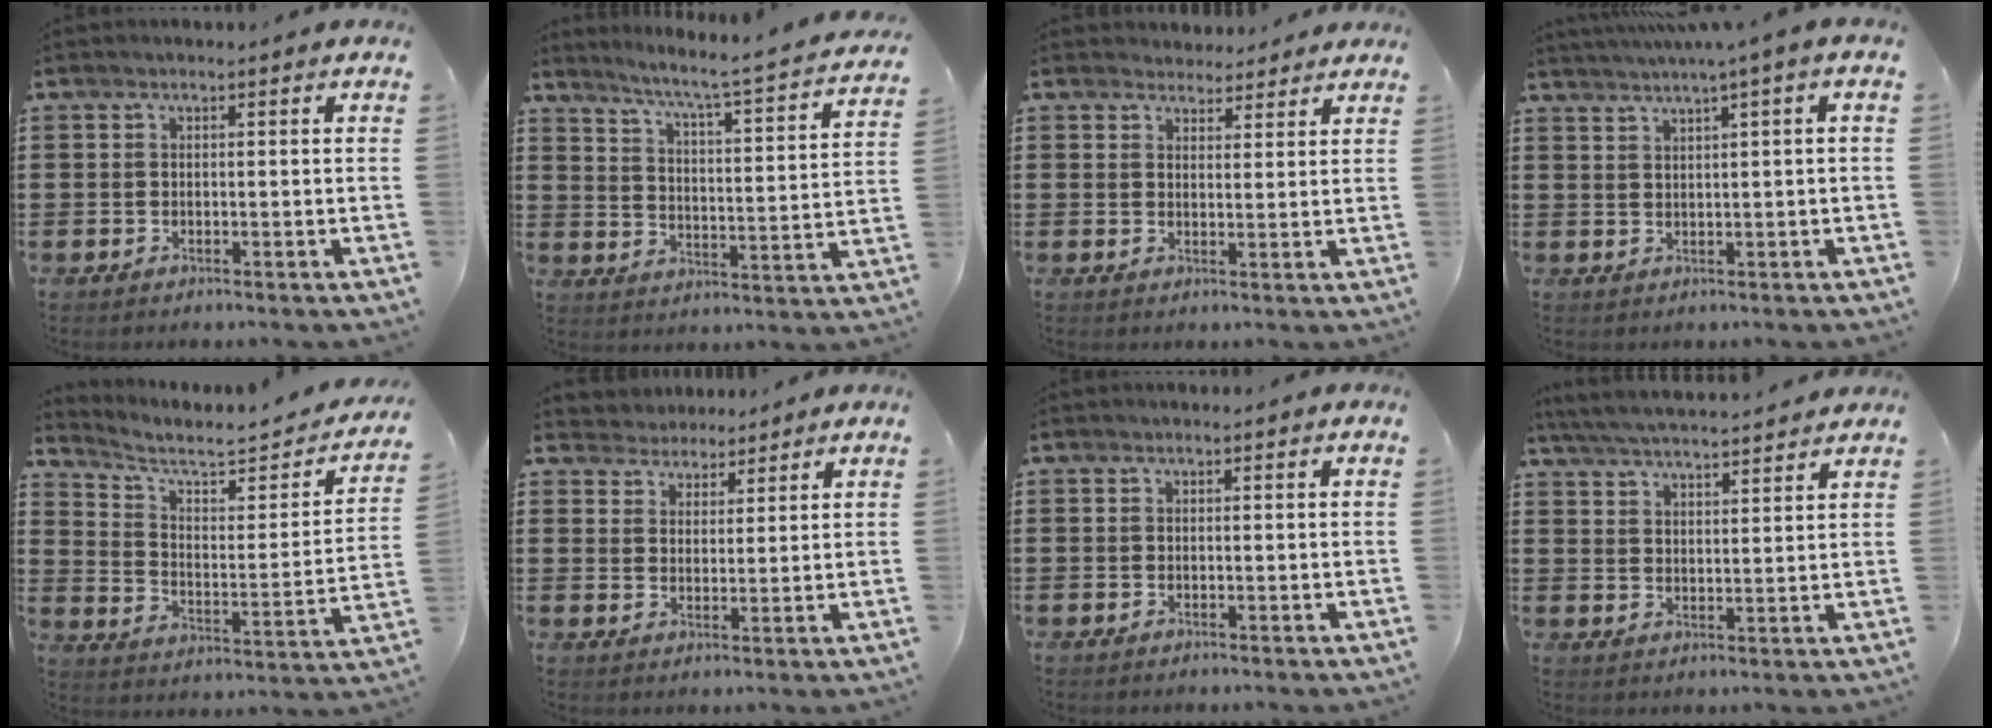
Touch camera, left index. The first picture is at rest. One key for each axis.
{"total": 4.7, "fx": 4.0, "fy": -0.9, "fz": 2.2, "tx": -0.065, "ty": -0.041, "tz": 0.053}
{"total": 2.9, "fx": 2.7, "fy": 1.1, "fz": 0.0, "tx": -0.009, "ty": -0.001, "tz": 0.052}
{"total": 2.2, "fx": 0.9, "fy": -0.7, "fz": 1.9, "tx": -0.036, "ty": -0.006, "tz": 0.014}
{"total": 4.9, "fx": 3.9, "fy": 1.1, "fz": 2.7, "tx": -0.076, "ty": -0.029, "tz": 0.058}
{"total": 3.6, "fx": 3.1, "fy": 1.7, "fz": -0.6, "tx": -0.008, "ty": -0.004, "tz": 0.057}
{"total": 0.0}
{"total": 4.8, "fx": 4.7, "fy": -0.1, "fz": 1.2, "tx": -0.040, "ty": -0.022, "tz": 0.082}